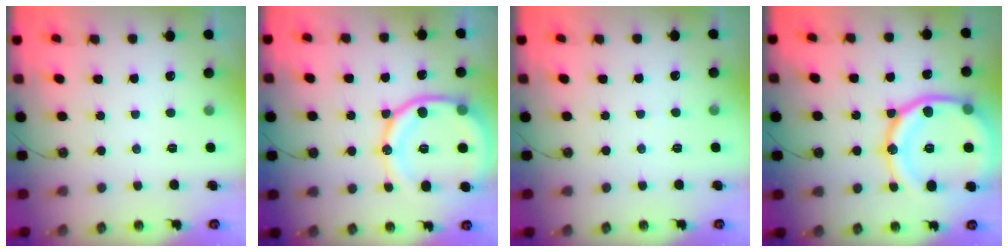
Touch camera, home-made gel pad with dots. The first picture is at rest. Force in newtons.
{"total": 17.3, "press": 17.3, "slide": 1.7}
{"total": 4.0, "press": 4.0, "slide": 0.5}
{"total": 23.7, "press": 23.5, "slide": 2.7}